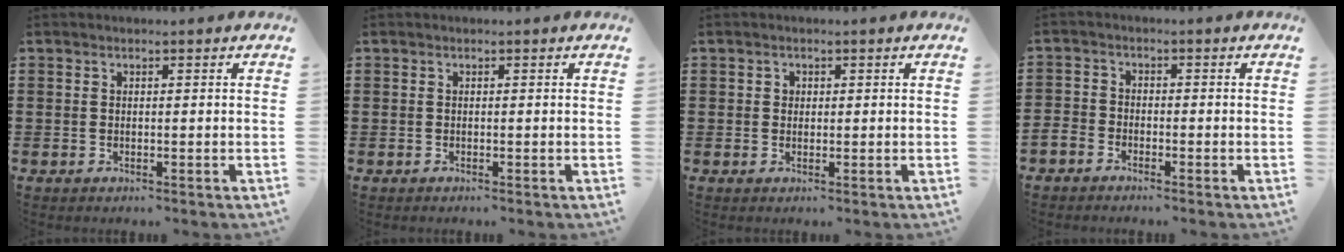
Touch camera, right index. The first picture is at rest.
{"total": 0.0}
{"total": 0.9, "force": [0.2, 0.9, 0.2], "torque": [-0.007, 0.005, 0.005]}
{"total": 2.3, "force": [-2.1, 0.8, 0.1], "torque": [-0.014, 0.001, -0.048]}